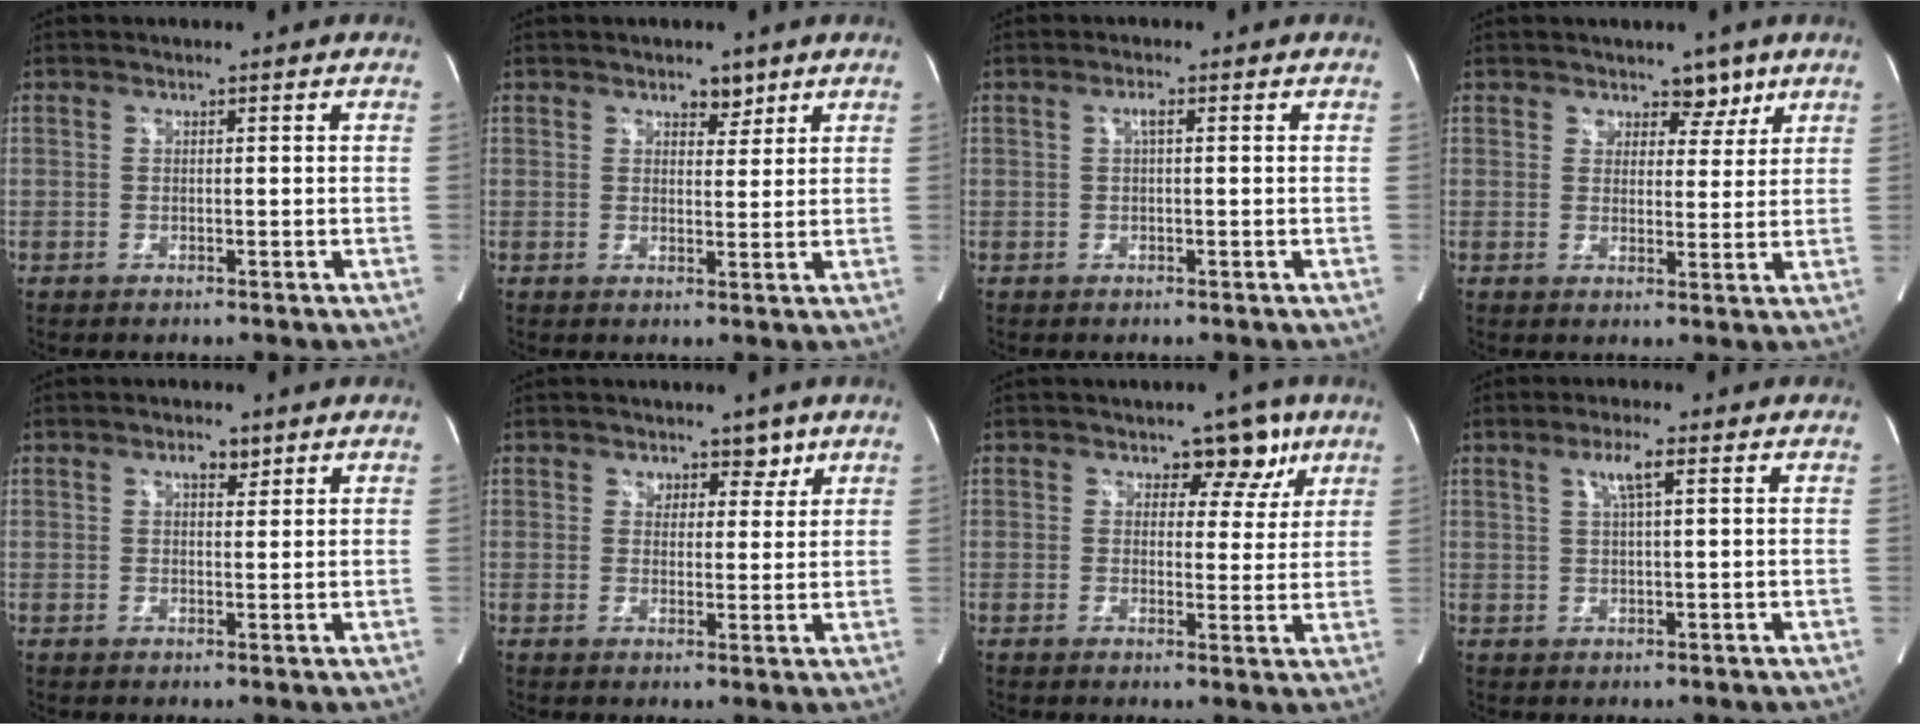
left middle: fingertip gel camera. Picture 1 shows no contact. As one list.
[{"total": 2.6, "force": [1.8, 1.5, 1.1], "torque": [-0.014, 0.000, 0.029]}, {"total": 1.2, "force": [0.3, 0.2, 1.2], "torque": [-0.024, 0.004, 0.005]}, {"total": 3.8, "force": [2.7, 2.5, 1.1], "torque": [0.000, -0.002, 0.037]}, {"total": 2.2, "force": [1.4, 1.0, 1.4], "torque": [-0.025, 0.004, 0.023]}, {"total": 3.3, "force": [2.2, 2.3, 0.9], "torque": [0.001, 0.000, 0.031]}, {"total": 5.5, "force": [3.3, 3.7, 2.4], "torque": [-0.006, 0.007, 0.038]}, {"total": 3.4, "force": [1.5, 0.1, 3.1], "torque": [-0.060, 0.003, 0.028]}]